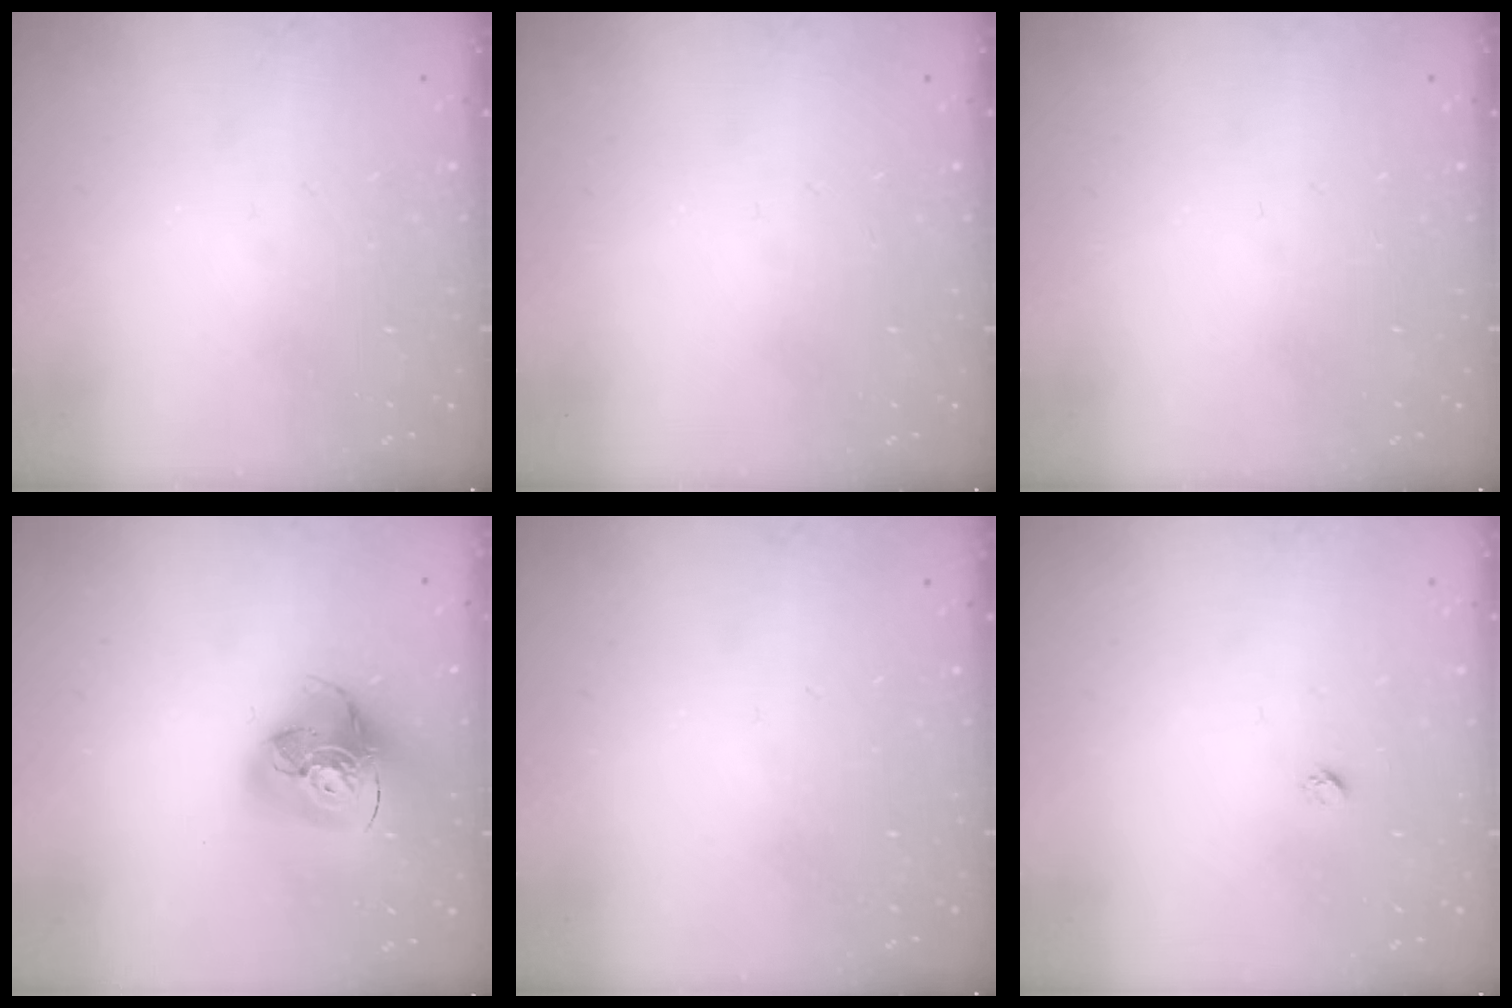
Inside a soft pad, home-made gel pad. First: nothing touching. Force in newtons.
{"total": 0.0}
{"total": 0.0}
{"total": 17.2, "press": 17.0, "slide": 1.9}
{"total": 0.0}
{"total": 1.9, "press": 1.9, "slide": 0.1}